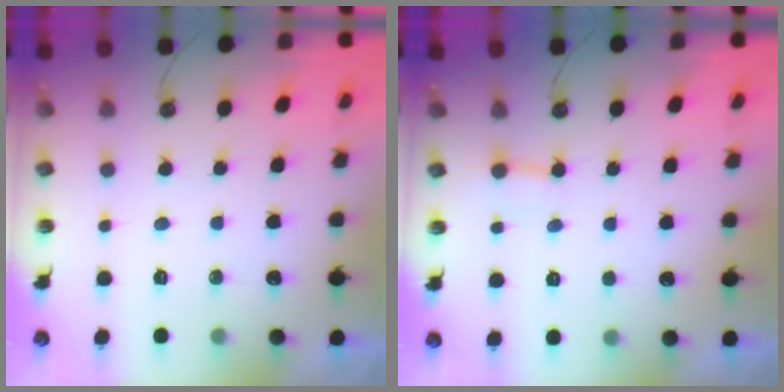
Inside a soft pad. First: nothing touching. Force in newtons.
{"total": 4.9, "press": 4.8, "slide": 0.7}